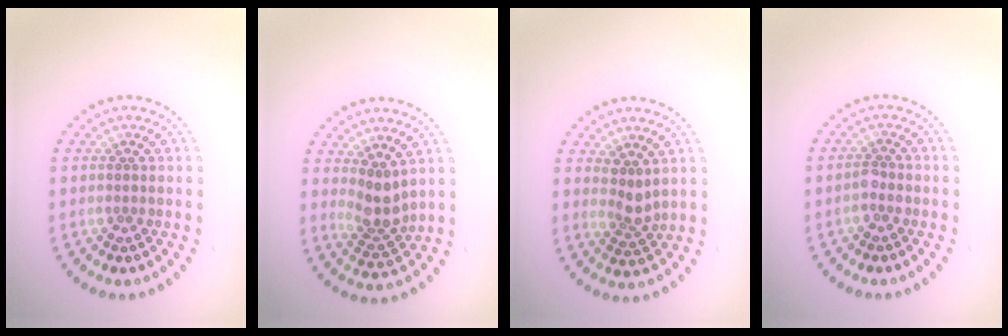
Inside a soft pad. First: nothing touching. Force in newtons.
{"total": 2.7, "press": 2.0, "slide": 1.8}
{"total": 1.9, "press": 1.4, "slide": 1.3}
{"total": 1.1, "press": 1.0, "slide": 0.3}